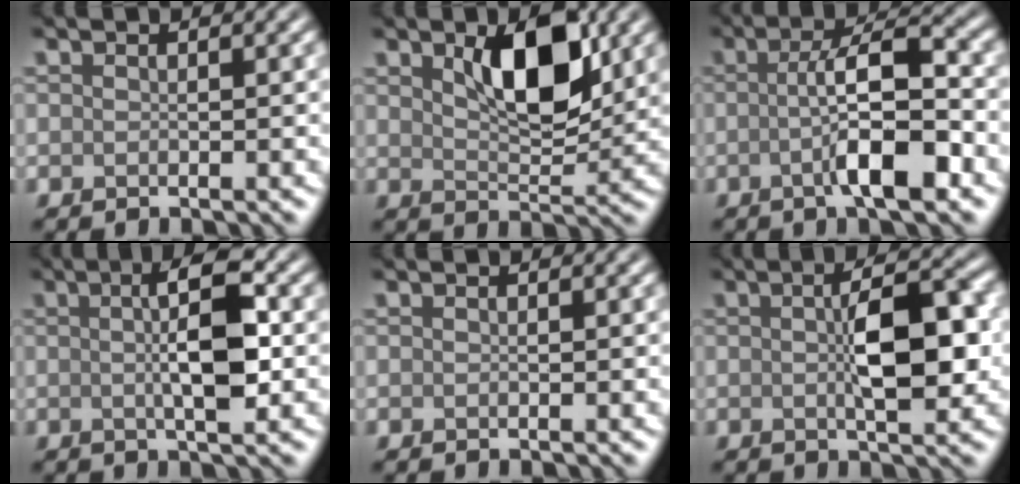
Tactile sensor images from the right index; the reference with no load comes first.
{"total": 5.7, "force": [2.2, 2.6, 4.6], "torque": [-0.080, -0.002, 0.037]}
{"total": 6.8, "force": [-1.5, 1.4, 6.4], "torque": [-0.103, 0.011, -0.032]}
{"total": 5.6, "force": [0.4, 1.3, 5.5], "torque": [-0.091, 0.008, 0.003]}
{"total": 0.0}
{"total": 6.2, "force": [0.2, 2.2, 5.7], "torque": [-0.094, 0.004, 0.004]}